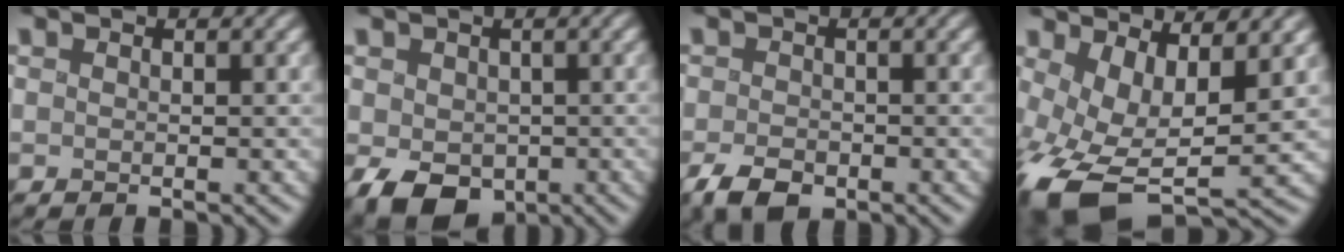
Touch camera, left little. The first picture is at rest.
{"total": 5.2, "force": [-2.1, 3.7, 3.0], "torque": [-0.057, -0.008, -0.041]}
{"total": 3.4, "force": [-1.9, 2.1, 2.0], "torque": [-0.034, -0.007, -0.039]}
{"total": 10.8, "force": [-1.4, 6.1, 8.9], "torque": [-0.191, -0.042, -0.010]}